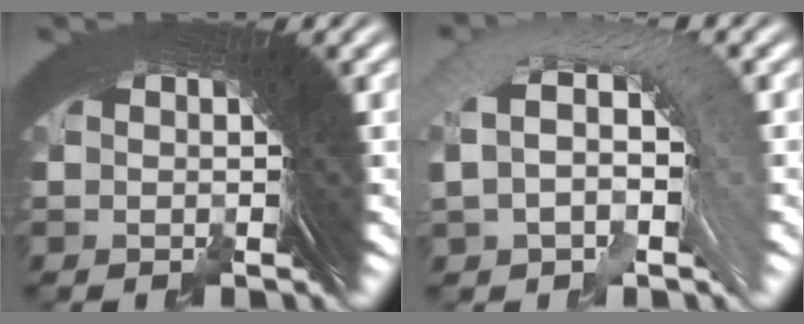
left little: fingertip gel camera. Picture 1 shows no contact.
{"total": 5.3, "force": [0.7, 2.8, 4.5], "torque": [-0.072, 0.033, 0.001]}